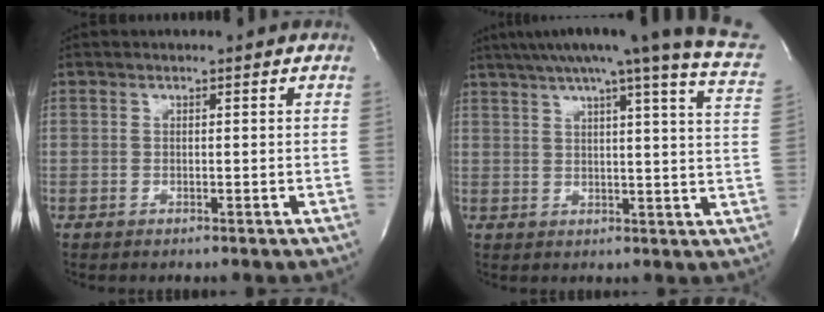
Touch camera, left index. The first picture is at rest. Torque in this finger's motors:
{"motor_torque": [0.24, -0.25, 0.50, 0.10]}